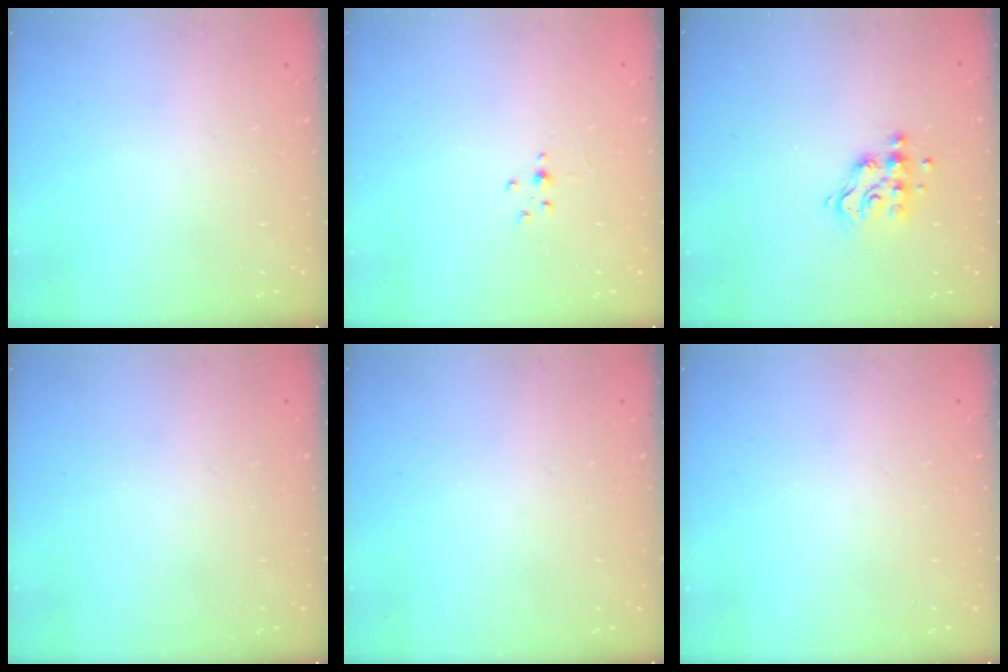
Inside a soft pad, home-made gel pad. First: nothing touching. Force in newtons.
{"total": 2.0, "press": 2.0, "slide": 0.3}
{"total": 10.0, "press": 9.9, "slide": 0.8}
{"total": 0.0}
{"total": 0.0}
{"total": 0.0}